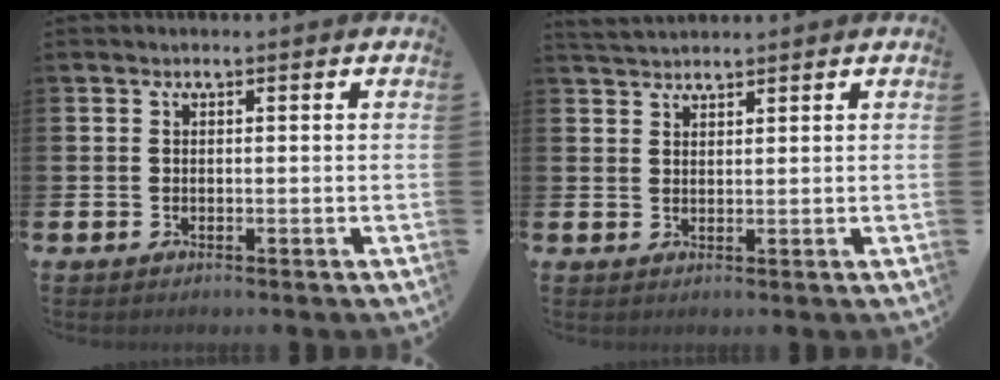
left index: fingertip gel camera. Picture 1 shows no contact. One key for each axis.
{"total": 2.4, "fx": 2.4, "fy": 0.5, "fz": 0.2, "tx": -0.009, "ty": -0.005, "tz": 0.045}